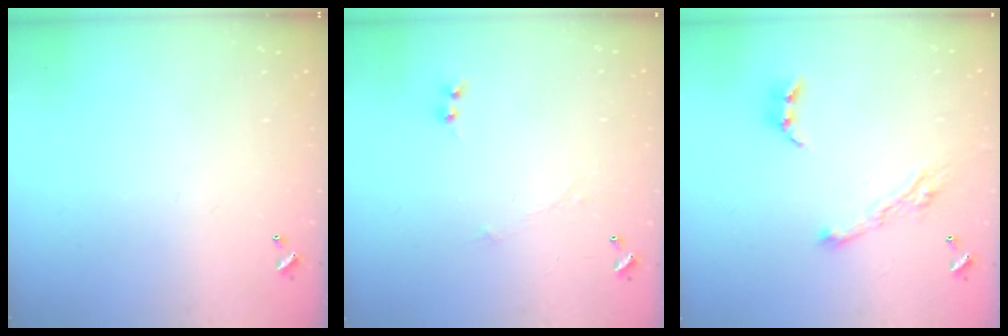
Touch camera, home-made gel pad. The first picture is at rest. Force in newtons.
{"total": 0.0}
{"total": 7.8, "press": 7.7, "slide": 0.9}